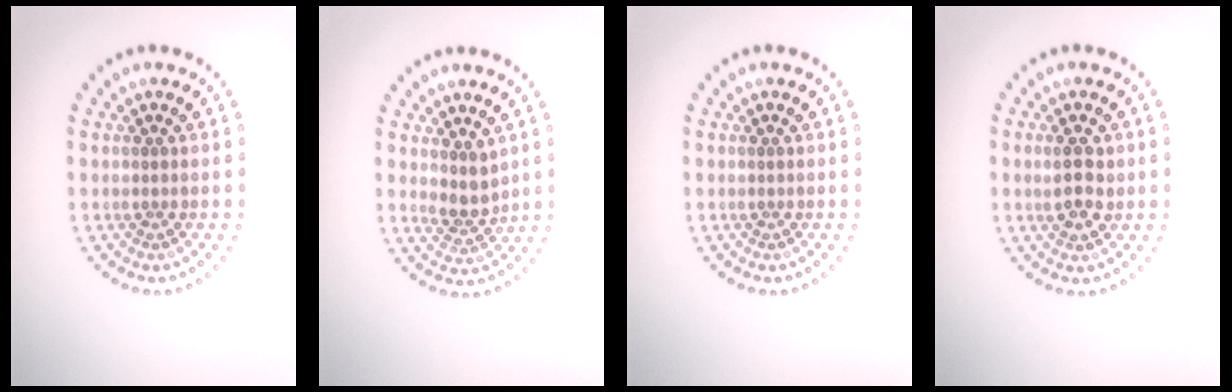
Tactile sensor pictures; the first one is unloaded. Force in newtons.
{"total": 2.3, "press": 1.9, "slide": 1.4}
{"total": 0.0}
{"total": 2.6, "press": 2.6, "slide": 0.5}